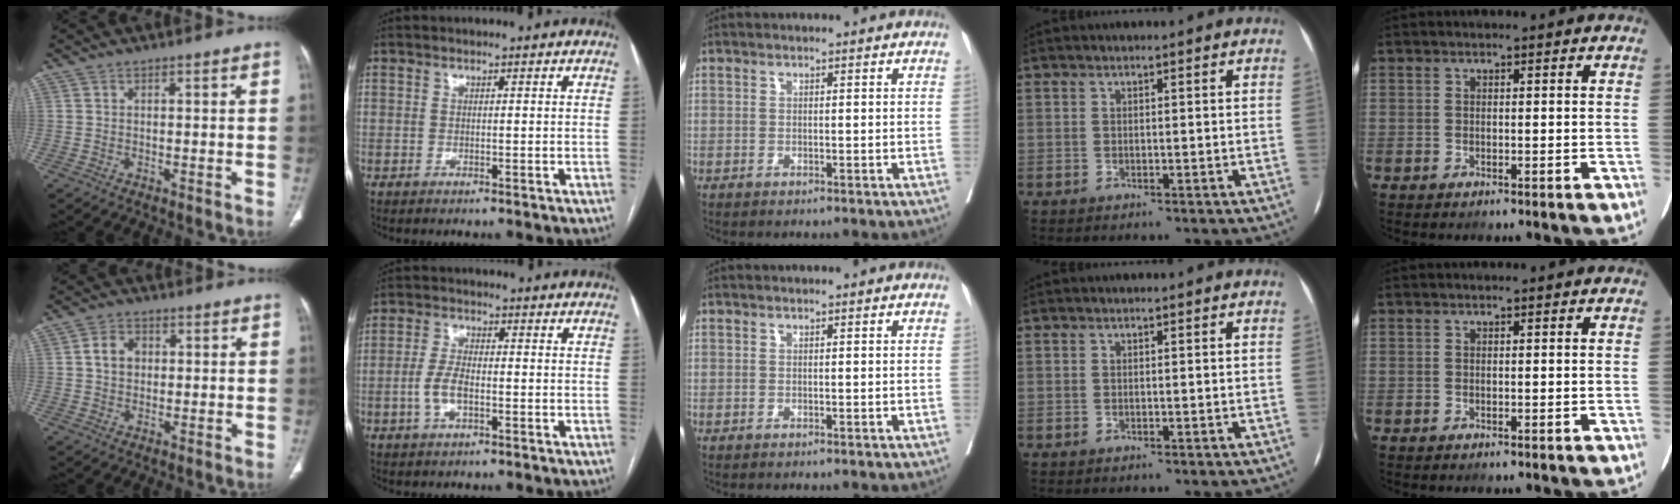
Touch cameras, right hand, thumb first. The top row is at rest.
{"thumb": {"total": 4.6, "force": [0.7, 3.6, 2.7], "torque": [-0.035, 0.006, 0.008]}, "index": {"total": 4.4, "force": [-1.1, 1.8, 3.9], "torque": [-0.090, 0.005, -0.020]}}